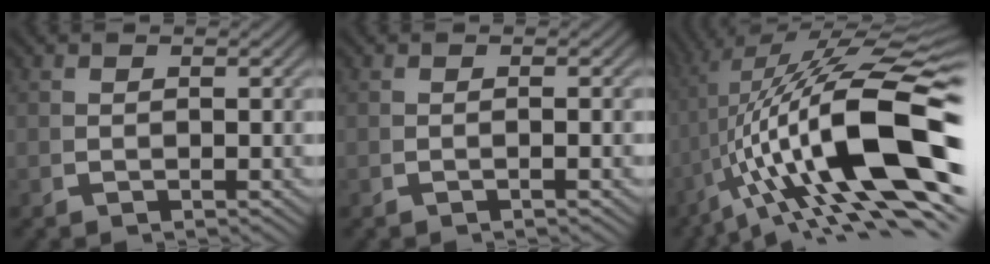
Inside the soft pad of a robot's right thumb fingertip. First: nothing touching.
{"total": 0.7, "force": [-0.3, -0.1, 0.6], "torque": [-0.012, 0.007, -0.007]}
{"total": 16.7, "force": [-0.6, 6.0, 15.6], "torque": [-0.268, -0.012, 0.014]}